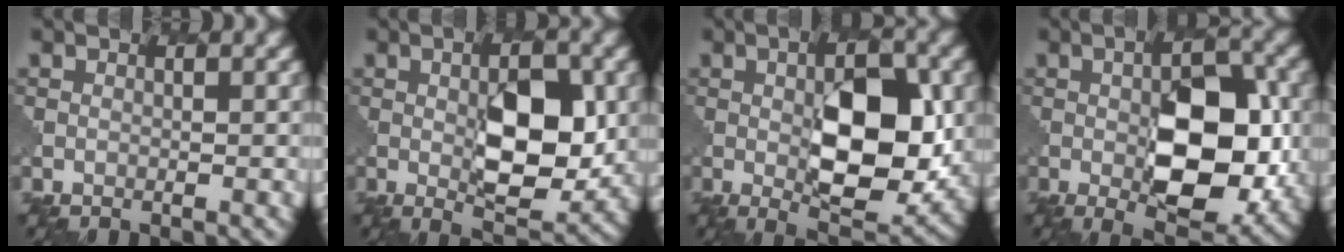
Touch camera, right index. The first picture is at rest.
{"total": 7.1, "force": [0.1, 2.9, 6.5], "torque": [-0.094, -0.006, 0.008]}
{"total": 9.1, "force": [-0.2, 3.8, 8.3], "torque": [-0.120, -0.003, 0.005]}
{"total": 9.1, "force": [-0.9, 4.1, 8.1], "torque": [-0.118, 0.001, -0.009]}